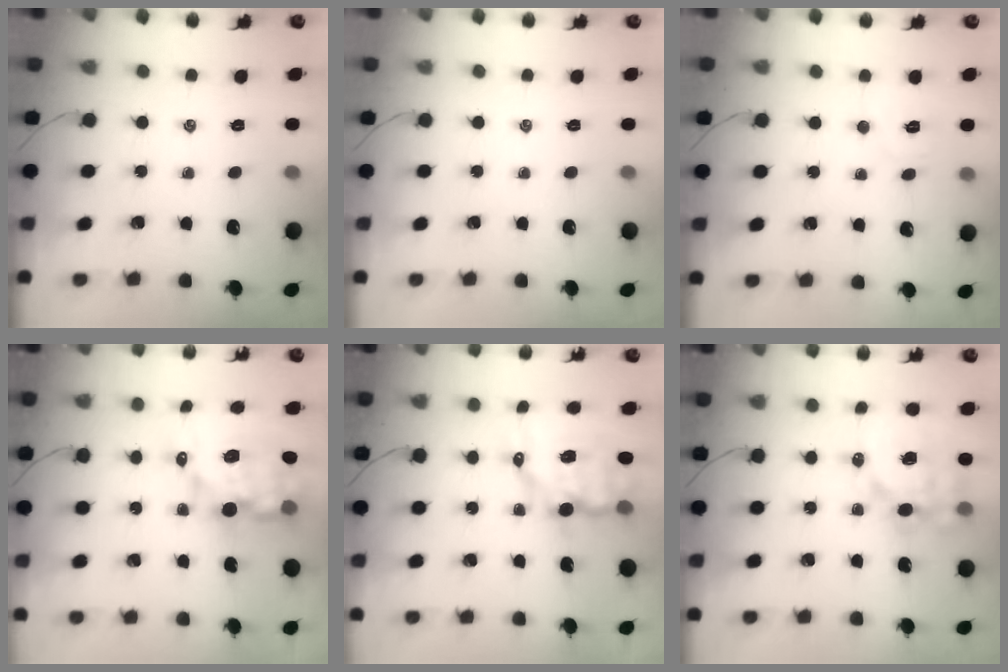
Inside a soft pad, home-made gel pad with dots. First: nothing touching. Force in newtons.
{"total": 0.0}
{"total": 4.9, "press": 4.8, "slide": 1.1}
{"total": 13.6, "press": 13.1, "slide": 3.6}
{"total": 10.9, "press": 10.6, "slide": 2.4}
{"total": 14.3, "press": 13.9, "slide": 3.2}